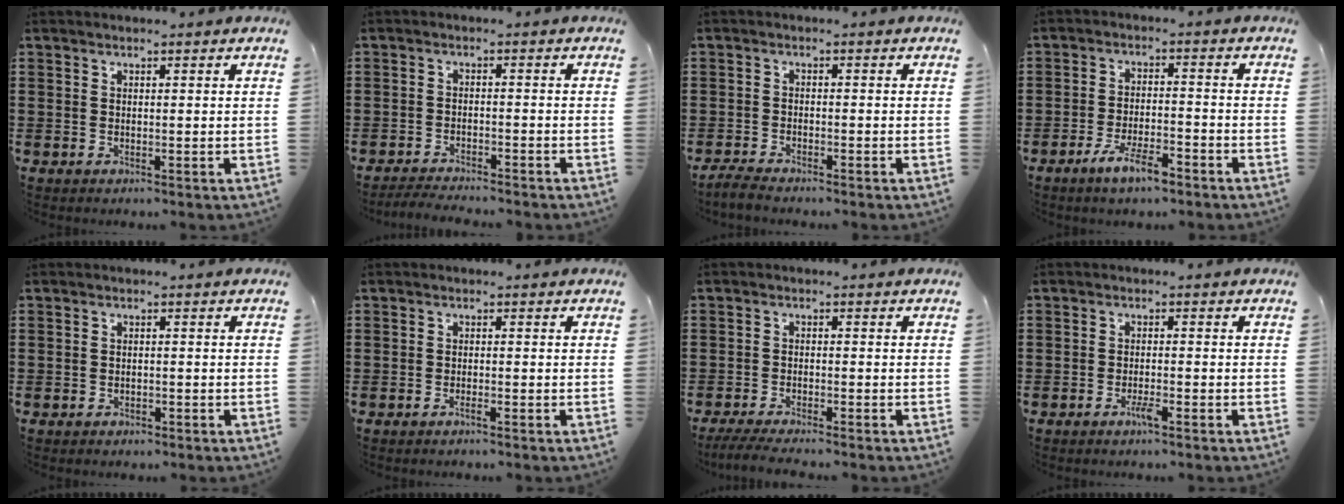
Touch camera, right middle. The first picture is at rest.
{"total": 3.0, "force": [-3.0, 0.2, 0.3], "torque": [-0.008, 0.001, -0.063]}
{"total": 2.5, "force": [-2.4, 0.3, 0.6], "torque": [-0.018, 0.003, -0.052]}
{"total": 5.9, "force": [-4.2, 1.6, 3.9], "torque": [-0.080, 0.001, -0.081]}
{"total": 1.1, "force": [-1.0, 0.5, 0.1], "torque": [-0.004, 0.001, -0.022]}
{"total": 1.0, "force": [-0.7, 0.0, 0.7], "torque": [-0.014, -0.004, -0.011]}
{"total": 3.5, "force": [-3.3, 0.2, 1.3], "torque": [-0.034, -0.009, -0.068]}
{"total": 2.1, "force": [-1.3, 0.2, 1.6], "torque": [-0.036, -0.006, -0.025]}